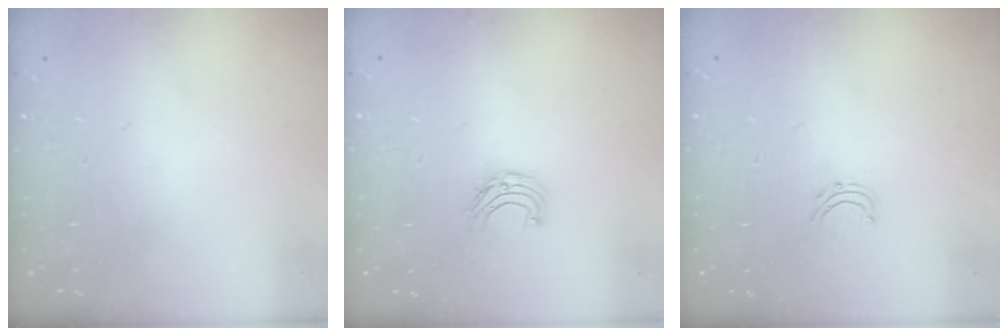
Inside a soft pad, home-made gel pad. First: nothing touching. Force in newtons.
{"total": 5.9, "press": 5.8, "slide": 0.7}
{"total": 3.7, "press": 3.7, "slide": 0.3}